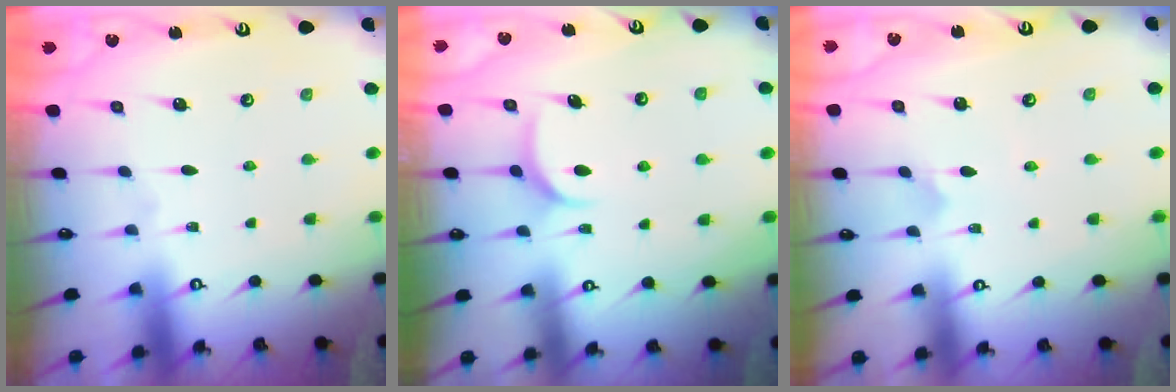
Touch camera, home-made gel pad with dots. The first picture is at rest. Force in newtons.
{"total": 6.5, "press": 6.5, "slide": 0.2}
{"total": 0.7, "press": 0.7, "slide": 0.0}